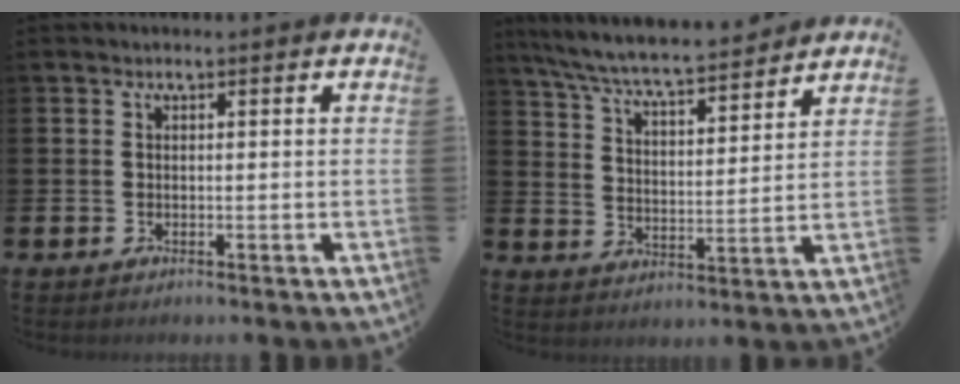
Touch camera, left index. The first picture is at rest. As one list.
[{"total": 7.5, "force": [7.1, 0.6, 2.1], "torque": [-0.073, -0.050, 0.125]}]